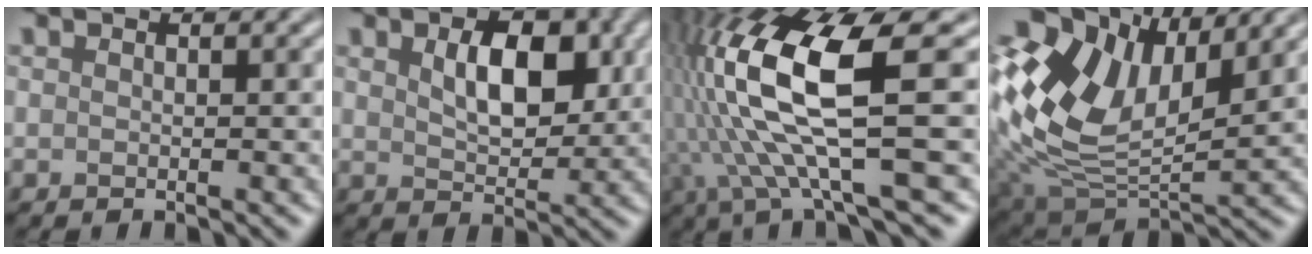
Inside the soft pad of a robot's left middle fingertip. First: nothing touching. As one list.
[{"total": 2.2, "force": [0.4, 0.7, 2.1], "torque": [-0.064, -0.024, 0.046]}, {"total": 9.2, "force": [-1.2, 1.2, 9.1], "torque": [-0.223, -0.022, 0.026]}, {"total": 9.6, "force": [3.6, 5.4, 7.0], "torque": [-0.201, -0.008, 0.110]}]